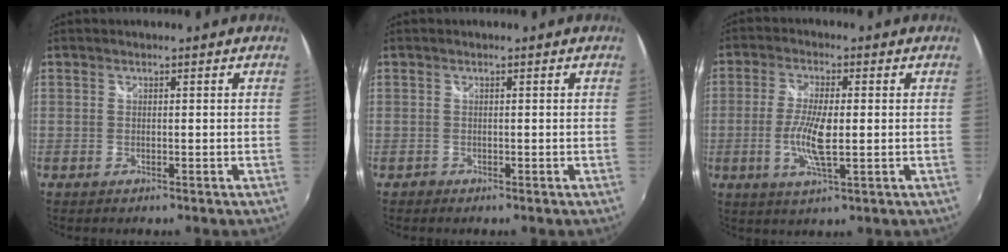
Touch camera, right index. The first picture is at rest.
{"total": 0.8, "force": [-0.6, 0.6, -0.1], "torque": [0.001, 0.001, -0.011]}
{"total": 7.6, "force": [-1.0, 1.7, 7.3], "torque": [-0.145, -0.004, -0.020]}